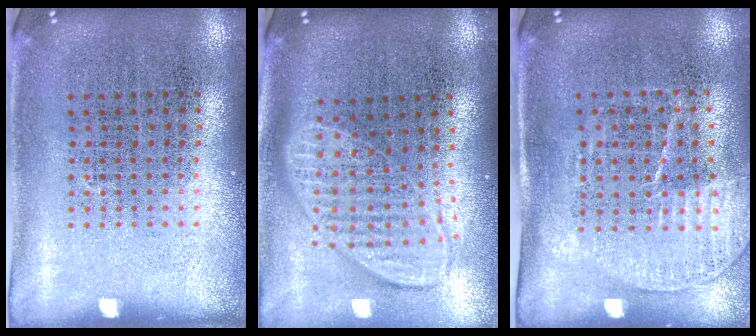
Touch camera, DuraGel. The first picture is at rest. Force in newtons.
{"total": 1.9, "press": 1.5, "slide": 1.2}
{"total": 1.5, "press": 1.3, "slide": 0.8}